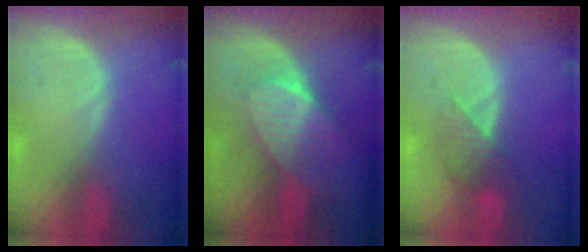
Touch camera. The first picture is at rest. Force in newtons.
{"total": 7.7, "press": 6.9, "slide": 3.4}
{"total": 3.9, "press": 3.7, "slide": 1.4}